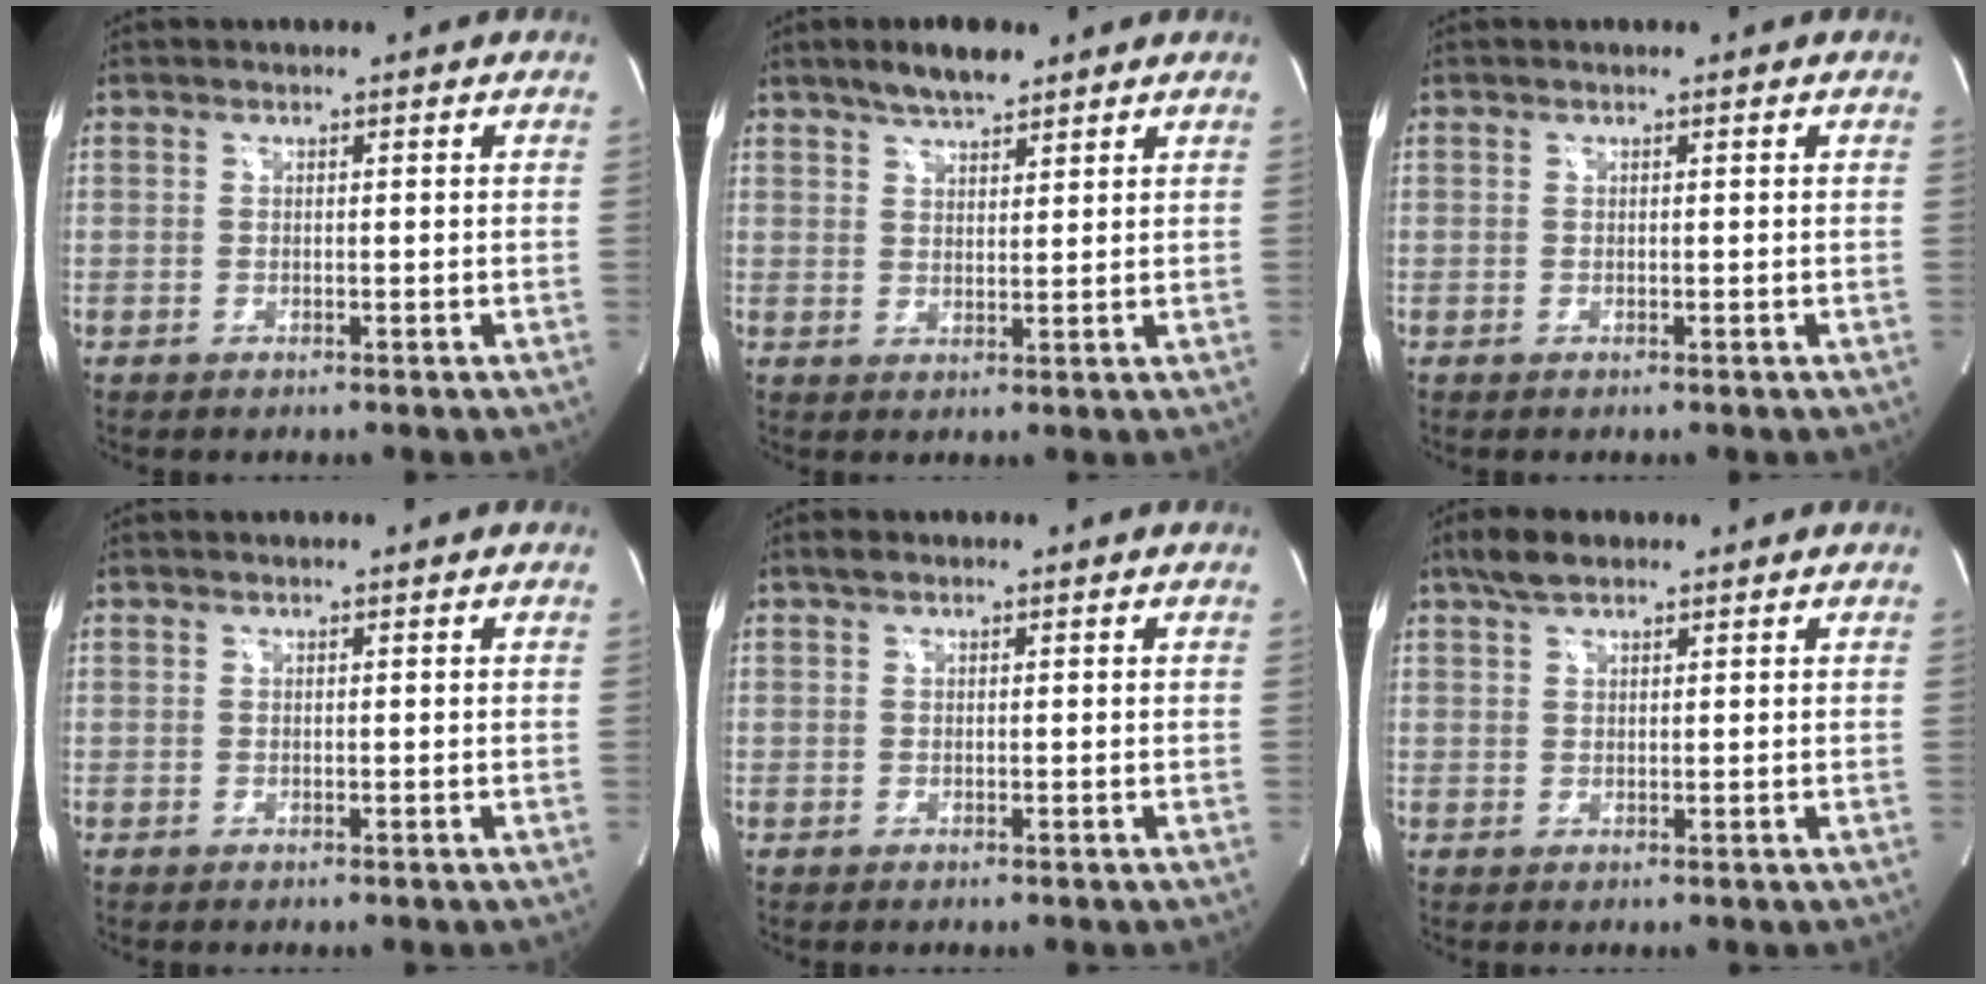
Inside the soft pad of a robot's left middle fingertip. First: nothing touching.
{"total": 5.7, "force": [4.5, 1.4, 3.2], "torque": [-0.064, 0.007, 0.078]}
{"total": 0.0}
{"total": 0.0}
{"total": 0.9, "force": [0.6, 0.5, 0.4], "torque": [-0.011, 0.010, 0.010]}
{"total": 3.6, "force": [2.7, 1.4, 2.0], "torque": [-0.051, 0.012, 0.052]}